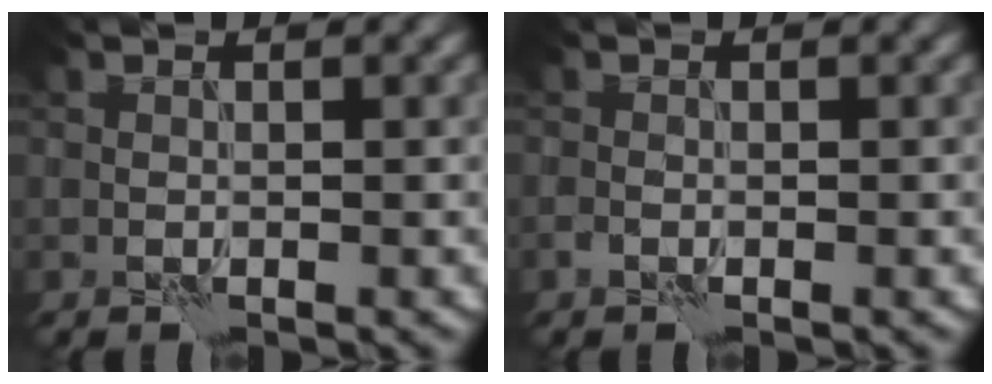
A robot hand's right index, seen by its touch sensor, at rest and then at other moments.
{"total": 0.9, "force": [-0.6, 0.4, 0.5], "torque": [-0.012, 0.001, -0.013]}